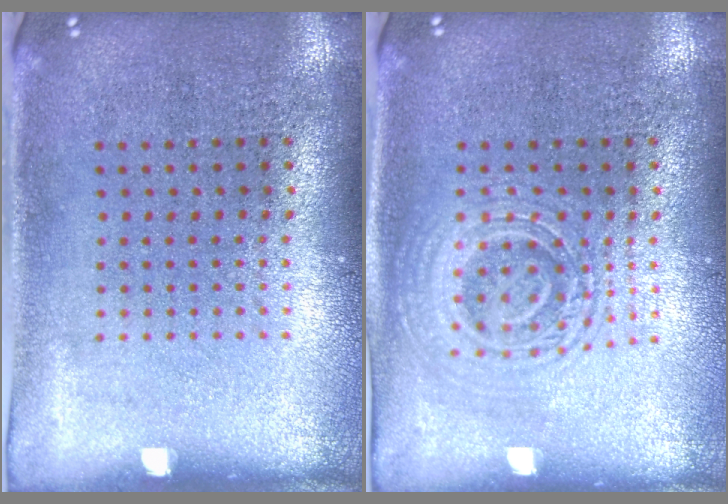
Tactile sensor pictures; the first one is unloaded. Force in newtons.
{"total": 1.8, "press": 1.8, "slide": 0.4}